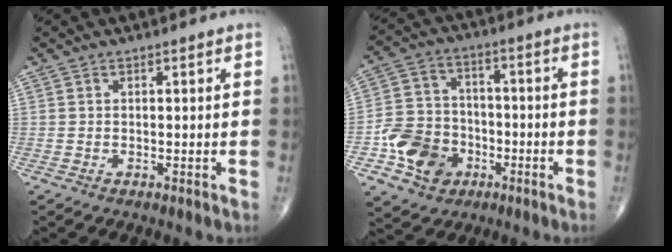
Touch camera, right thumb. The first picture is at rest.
{"total": 11.9, "force": [-4.6, 9.6, 5.4], "torque": [-0.069, 0.025, -0.081]}